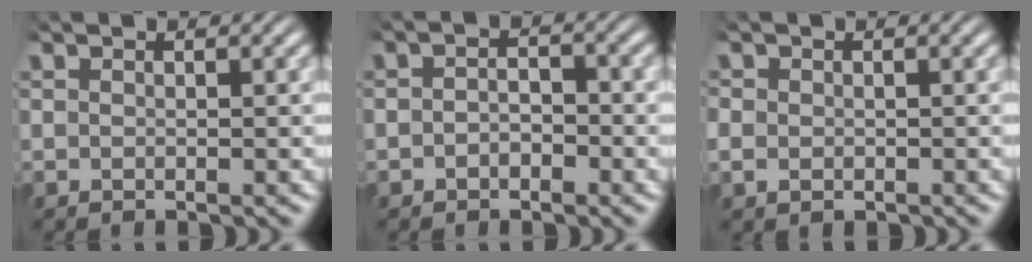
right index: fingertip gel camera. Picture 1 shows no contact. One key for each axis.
{"total": 1.9, "fx": -1.1, "fy": 1.2, "fz": 1.0, "tx": -0.008, "ty": -0.003, "tz": -0.022}
{"total": 2.1, "fx": -0.7, "fy": 1.8, "fz": 0.7, "tx": -0.025, "ty": -0.011, "tz": -0.009}